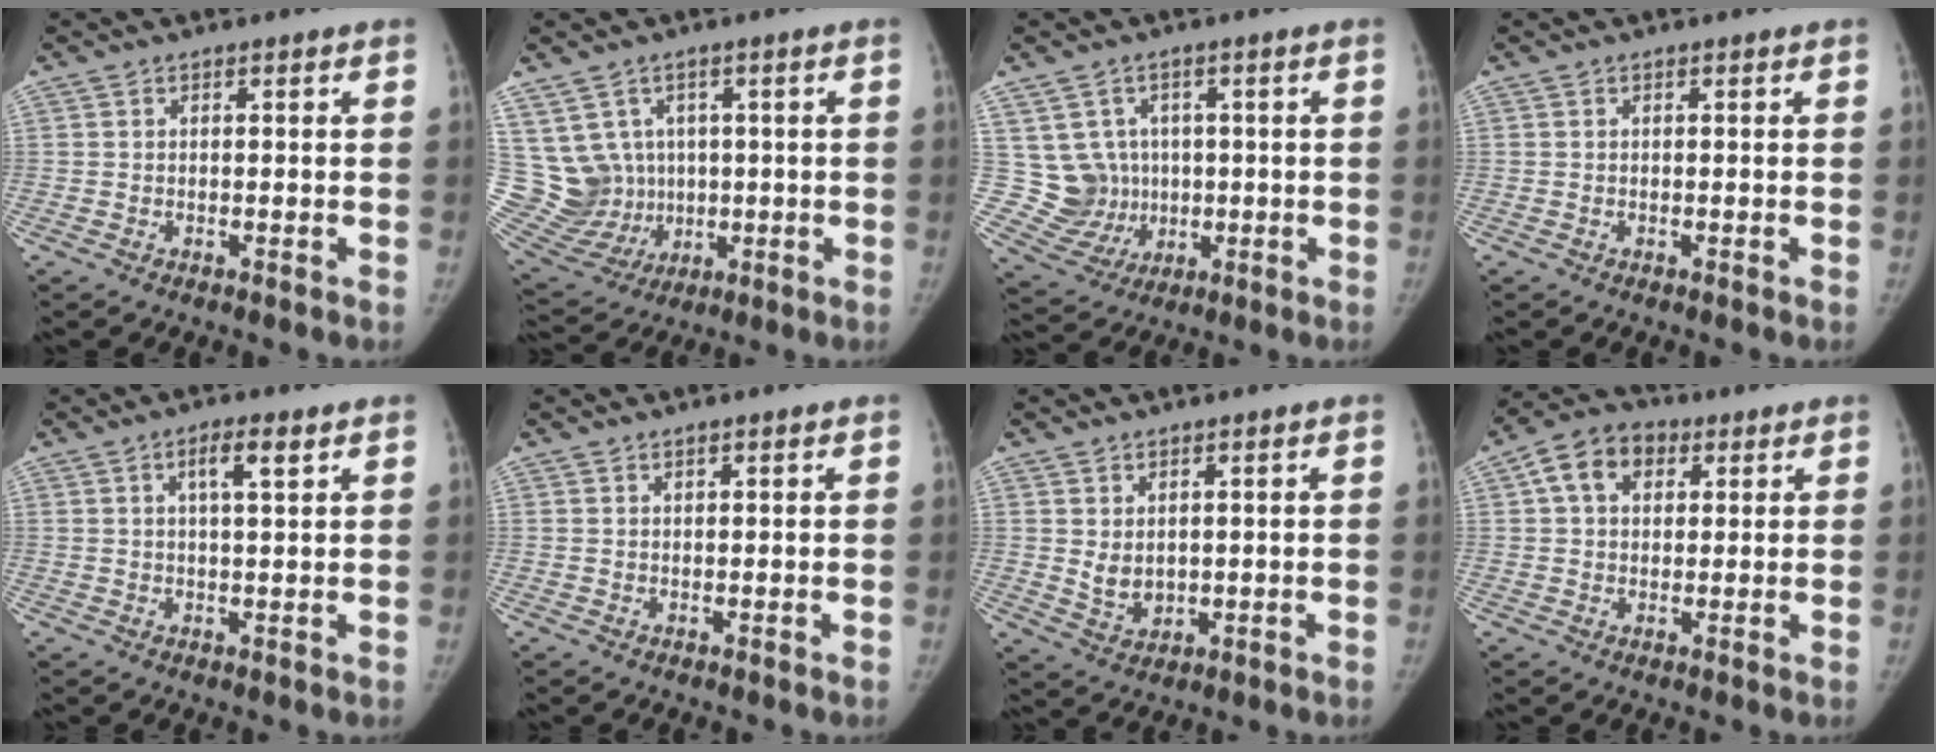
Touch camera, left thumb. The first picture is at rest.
{"total": 12.9, "force": [2.6, 11.8, 4.4], "torque": [-0.063, 0.014, 0.085]}
{"total": 8.4, "force": [1.2, 8.1, 2.2], "torque": [0.005, -0.003, 0.038]}
{"total": 0.0}
{"total": 4.3, "force": [2.1, 1.1, 3.6], "torque": [-0.058, -0.004, 0.036]}
{"total": 0.8, "force": [0.7, 0.3, 0.3], "torque": [0.001, -0.005, 0.012]}
{"total": 4.0, "force": [1.0, 3.0, 2.5], "torque": [-0.027, -0.017, 0.030]}
{"total": 9.0, "force": [3.1, 6.5, 5.4], "torque": [-0.072, 0.009, 0.045]}